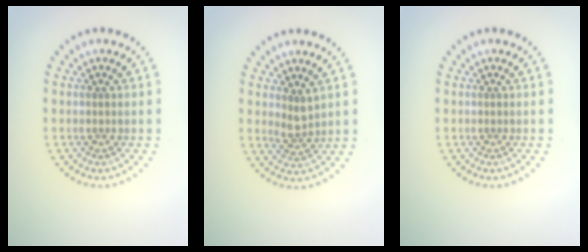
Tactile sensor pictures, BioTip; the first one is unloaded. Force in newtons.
{"total": 1.7, "press": 1.4, "slide": 1.0}
{"total": 0.0}